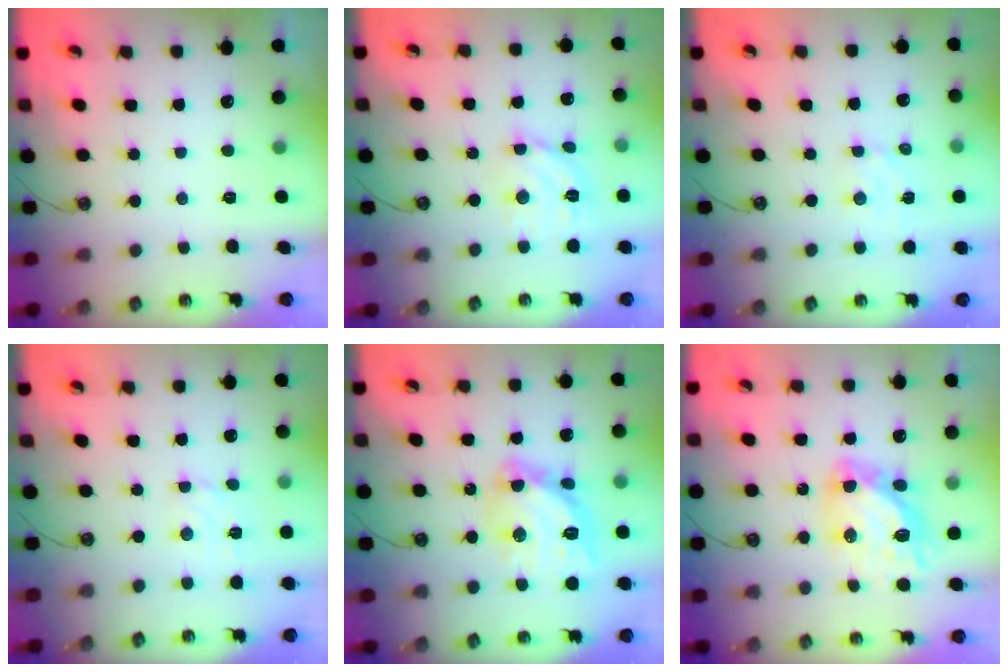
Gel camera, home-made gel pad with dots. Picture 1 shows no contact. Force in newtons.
{"total": 11.2, "press": 11.1, "slide": 1.6}
{"total": 2.3, "press": 2.3, "slide": 0.4}
{"total": 4.5, "press": 4.4, "slide": 0.6}
{"total": 15.2, "press": 15.1, "slide": 1.5}
{"total": 12.7, "press": 12.7, "slide": 1.4}